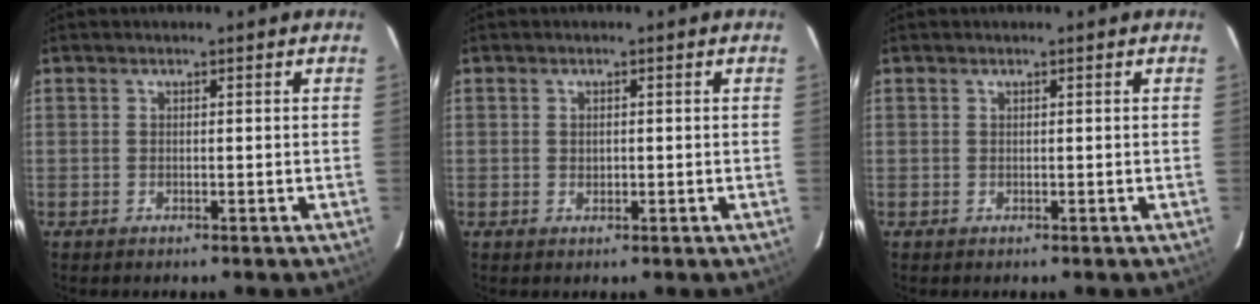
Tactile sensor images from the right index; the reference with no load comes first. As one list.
[{"total": 0.9, "force": [0.1, 0.8, 0.5], "torque": [-0.006, 0.001, 0.003]}, {"total": 0.0}]